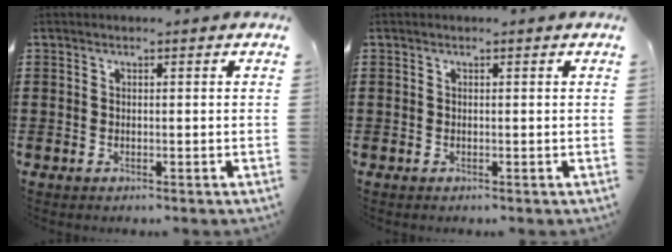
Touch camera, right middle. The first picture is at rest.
{"total": 0.0}